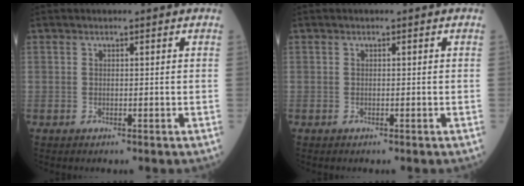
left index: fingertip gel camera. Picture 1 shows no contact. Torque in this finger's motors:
{"motor_torque": [0.03, 0.03, 0.00, 0.01]}